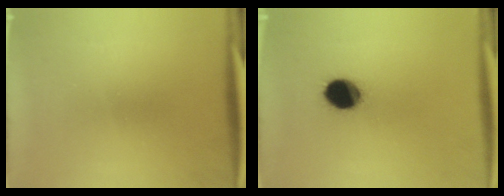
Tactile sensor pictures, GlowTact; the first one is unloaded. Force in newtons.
{"total": 9.6}